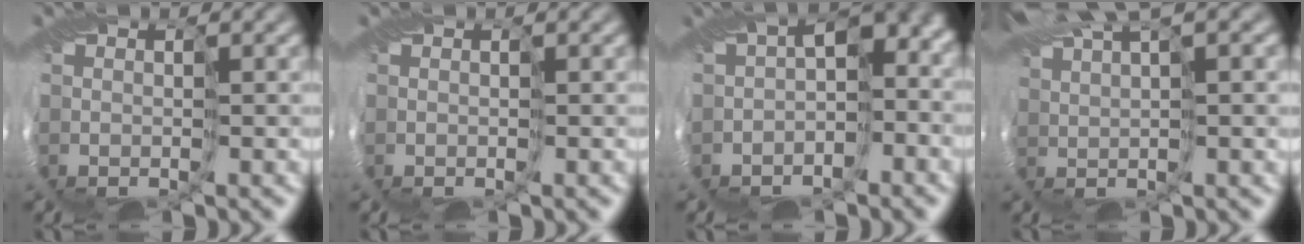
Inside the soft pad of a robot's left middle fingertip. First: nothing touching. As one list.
[{"total": 0.0}, {"total": 6.8, "force": [0.2, 4.4, 5.2], "torque": [-0.072, 0.007, 0.005]}, {"total": 8.6, "force": [5.2, 2.2, 6.4], "torque": [-0.133, 0.021, 0.095]}]